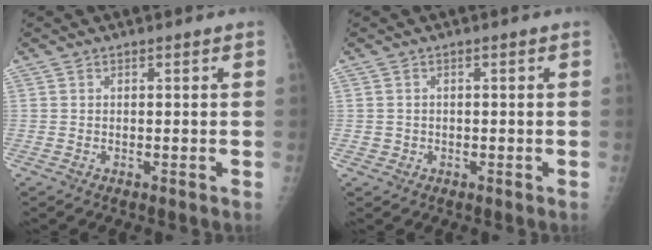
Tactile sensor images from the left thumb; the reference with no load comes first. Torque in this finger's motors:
{"motor_torque": [-0.12, 0.03, 0.07, 0.16, 0.02]}